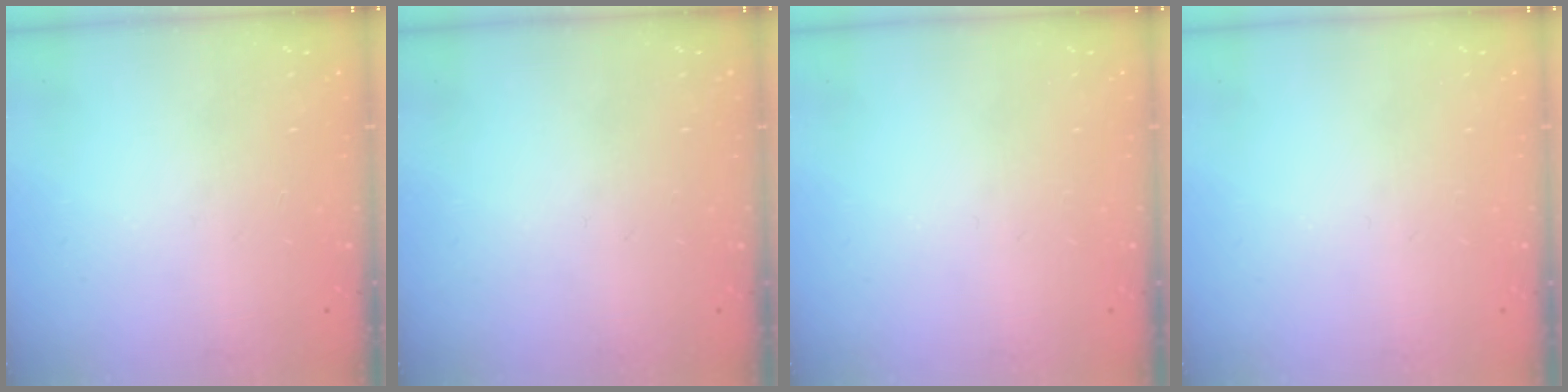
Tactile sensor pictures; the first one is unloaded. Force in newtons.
{"total": 0.0}
{"total": 0.0}
{"total": 0.0}